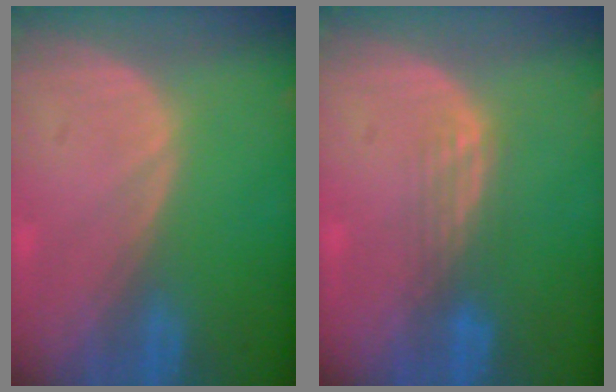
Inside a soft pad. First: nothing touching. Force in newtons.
{"total": 3.0, "press": 2.5, "slide": 1.6}